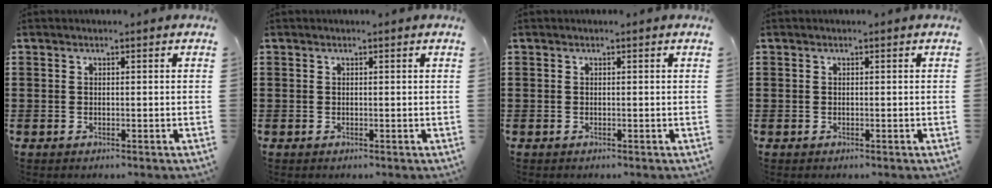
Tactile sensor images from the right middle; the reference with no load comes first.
{"total": 0.0}
{"total": 0.0}
{"total": 0.0}